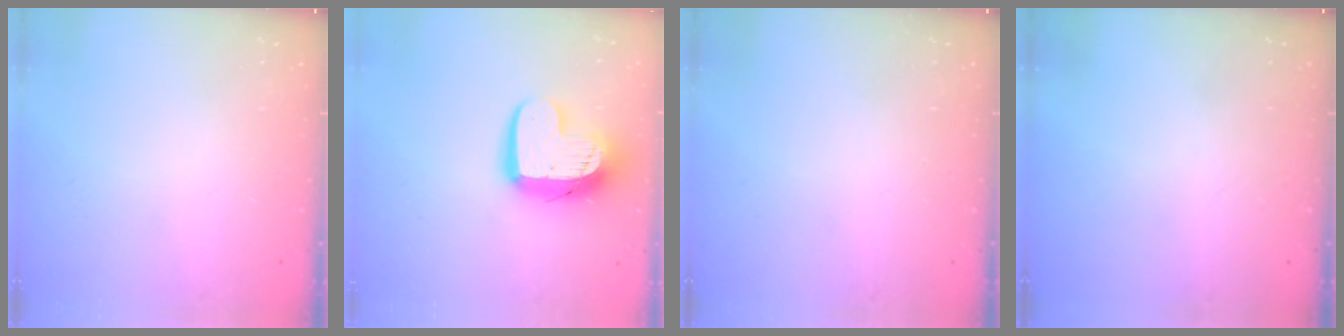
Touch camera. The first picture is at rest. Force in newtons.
{"total": 14.4, "press": 14.3, "slide": 1.4}
{"total": 0.0}
{"total": 0.0}